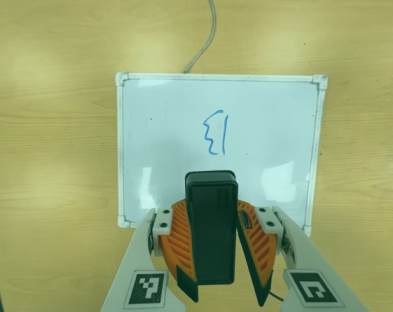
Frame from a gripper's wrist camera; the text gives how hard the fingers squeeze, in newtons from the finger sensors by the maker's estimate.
{"total": 9.6, "left": 9.5, "right": 9.8}